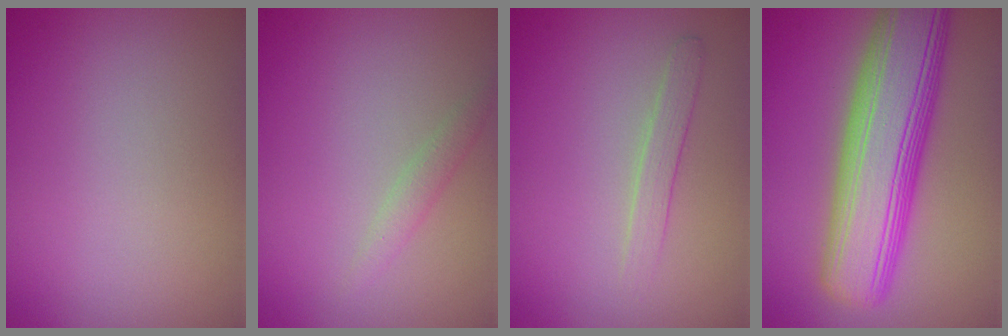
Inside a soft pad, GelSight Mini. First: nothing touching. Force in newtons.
{"total": 1.3, "press": 1.3, "slide": 0.1}
{"total": 1.4, "press": 1.4, "slide": 0.1}
{"total": 10.8, "press": 10.8, "slide": 0.4}